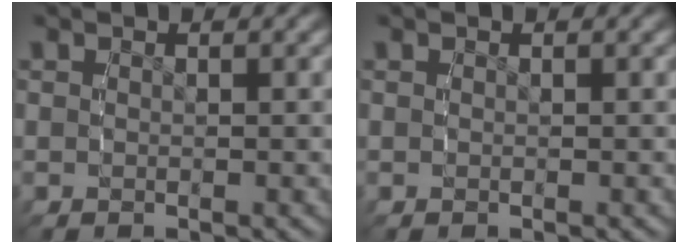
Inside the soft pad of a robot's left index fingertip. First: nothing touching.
{"total": 0.0}